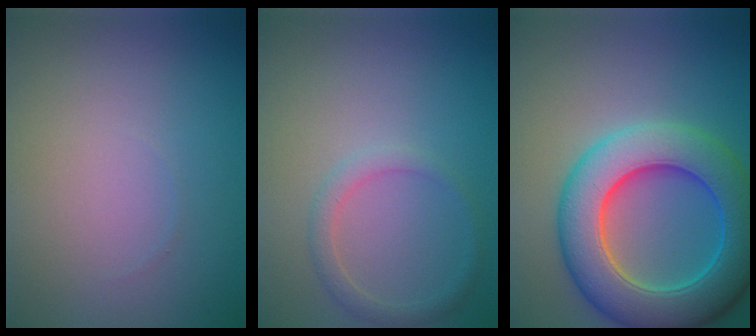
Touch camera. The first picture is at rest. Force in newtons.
{"total": 1.7, "press": 1.7, "slide": 0.1}
{"total": 10.1, "press": 10.1, "slide": 0.6}